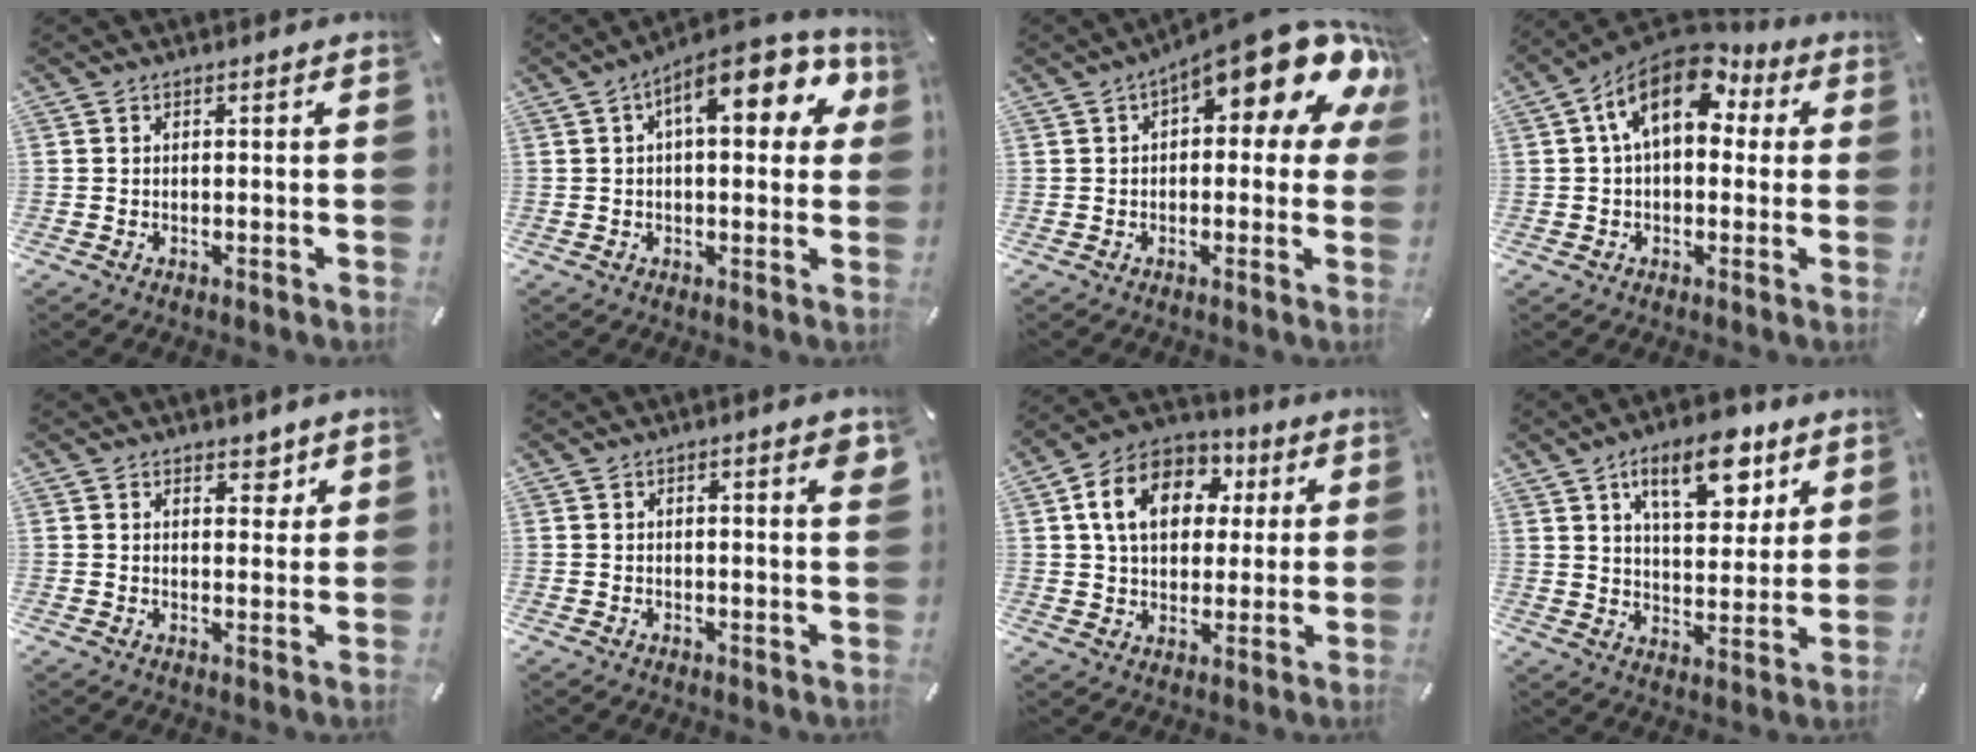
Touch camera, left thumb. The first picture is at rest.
{"total": 14.4, "force": [5.2, 6.3, 11.9], "torque": [-0.161, -0.020, 0.083]}
{"total": 17.3, "force": [9.0, 6.1, 13.4], "torque": [-0.183, -0.065, 0.148]}
{"total": 14.2, "force": [5.2, 8.4, 10.2], "torque": [-0.190, -0.011, 0.088]}
{"total": 3.8, "force": [2.7, 2.3, 1.2], "torque": [0.000, -0.015, 0.041]}
{"total": 2.6, "force": [1.0, 0.4, 2.3], "torque": [-0.038, -0.002, 0.014]}
{"total": 13.6, "force": [4.1, 10.5, 7.6], "torque": [-0.139, 0.002, 0.076]}
{"total": 15.1, "force": [8.3, 7.5, 10.0], "torque": [-0.132, -0.035, 0.138]}